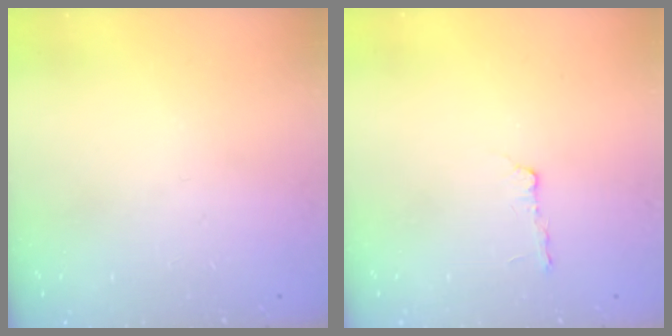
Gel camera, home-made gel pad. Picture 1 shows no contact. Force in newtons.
{"total": 2.4, "press": 2.3, "slide": 0.4}